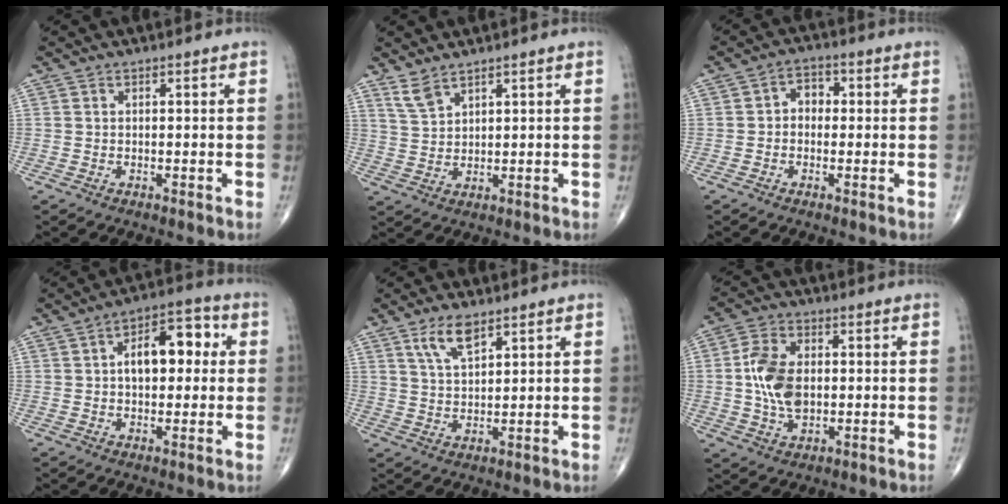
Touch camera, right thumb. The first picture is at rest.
{"total": 3.6, "force": [3.0, 1.2, 1.7], "torque": [-0.035, -0.015, 0.067]}
{"total": 3.9, "force": [0.0, 3.0, 2.4], "torque": [-0.014, 0.018, -0.011]}
{"total": 10.9, "force": [1.7, 6.1, 8.8], "torque": [-0.107, 0.025, 0.019]}
{"total": 6.1, "force": [3.8, 2.4, 4.2], "torque": [-0.074, -0.020, 0.075]}
{"total": 10.0, "force": [0.2, 6.3, 7.7], "torque": [-0.144, 0.003, 0.005]}